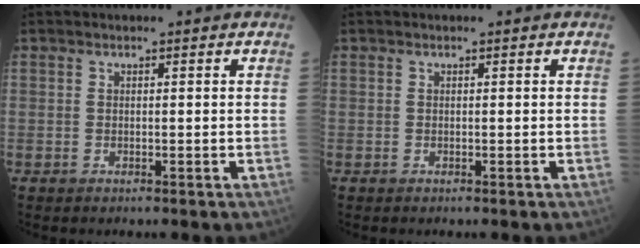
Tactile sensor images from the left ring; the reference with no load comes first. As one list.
[{"total": 0.0}]